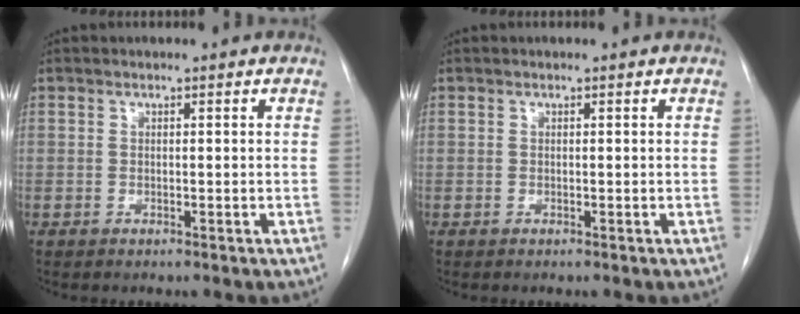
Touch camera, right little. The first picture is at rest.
{"total": 0.0}